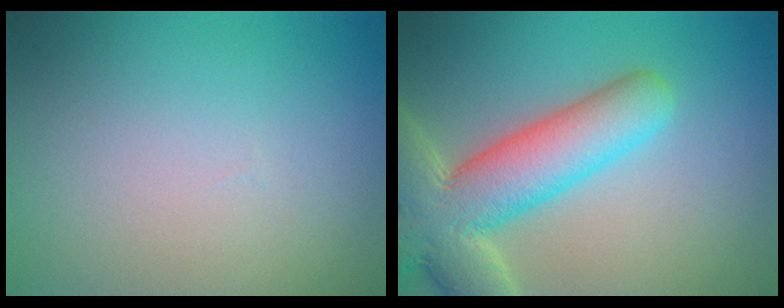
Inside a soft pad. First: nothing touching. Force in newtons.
{"total": 9.2, "press": 9.2, "slide": 0.9}